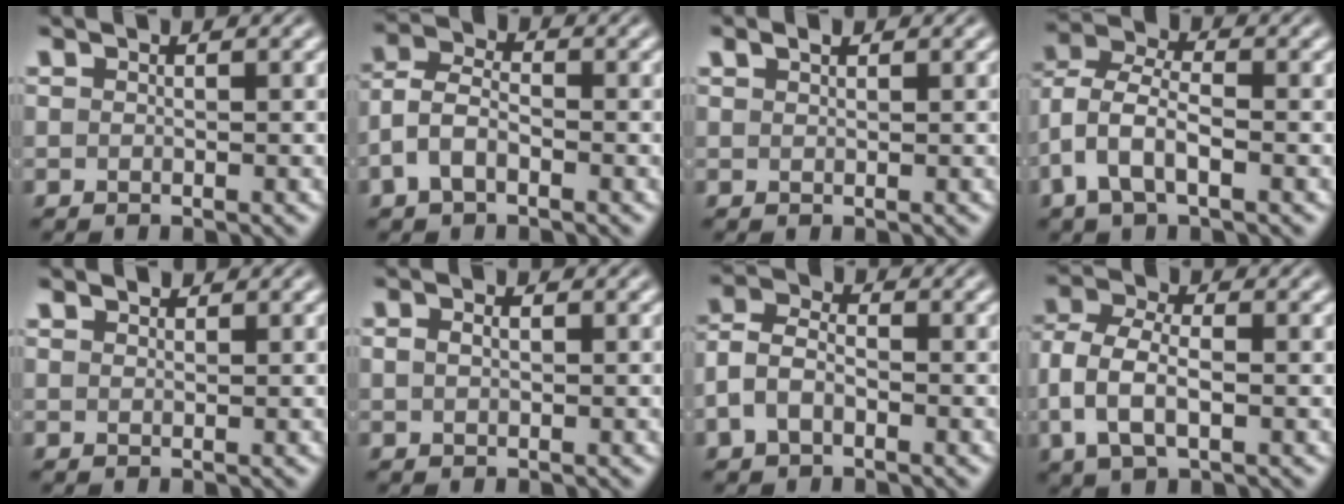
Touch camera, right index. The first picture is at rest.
{"total": 4.3, "force": [-1.3, 3.2, 2.6], "torque": [-0.068, -0.019, -0.017]}
{"total": 0.9, "force": [0.8, -0.4, 0.2], "torque": [0.001, 0.003, 0.020]}
{"total": 4.9, "force": [-0.3, 3.6, 3.4], "torque": [-0.088, -0.024, 0.000]}
{"total": 1.0, "force": [0.9, -0.4, 0.0], "torque": [0.011, -0.001, 0.022]}
{"total": 0.7, "force": [0.1, 0.1, 0.7], "torque": [-0.013, -0.007, 0.011]}
{"total": 4.5, "force": [-1.1, 3.4, 2.7], "torque": [-0.070, -0.016, -0.014]}
{"total": 5.3, "force": [-0.6, 3.5, 4.0], "torque": [-0.097, -0.022, 0.001]}